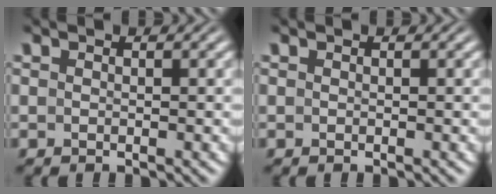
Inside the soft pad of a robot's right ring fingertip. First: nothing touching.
{"total": 0.0}